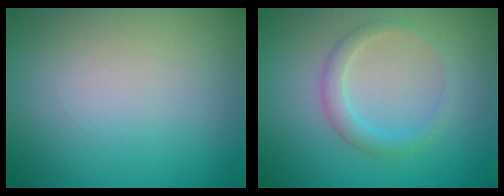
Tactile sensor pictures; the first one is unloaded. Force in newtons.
{"total": 2.0, "press": 2.0, "slide": 0.1}